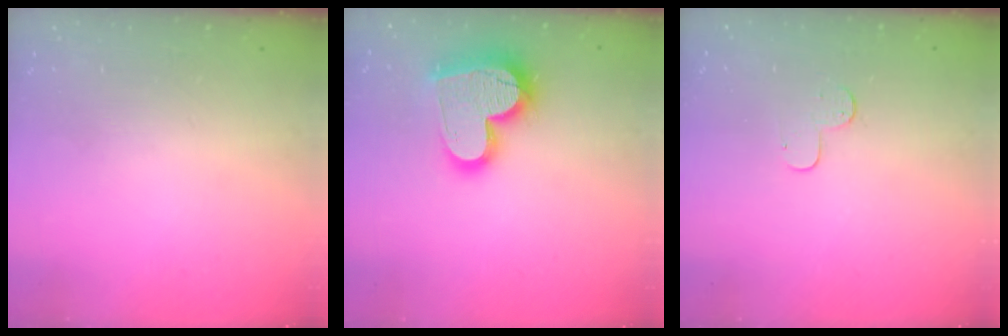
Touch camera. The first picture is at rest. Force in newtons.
{"total": 18.1, "press": 18.0, "slide": 1.5}
{"total": 4.3, "press": 4.3, "slide": 0.4}